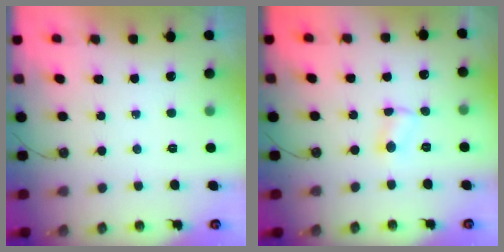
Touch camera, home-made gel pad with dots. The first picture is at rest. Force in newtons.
{"total": 2.9, "press": 2.9, "slide": 0.6}